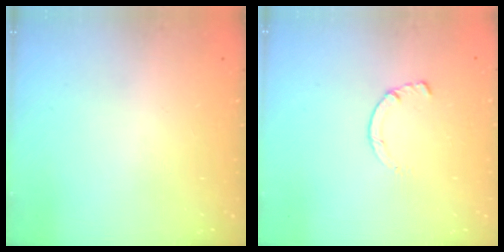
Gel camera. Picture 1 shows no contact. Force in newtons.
{"total": 1.4, "press": 1.4, "slide": 0.3}